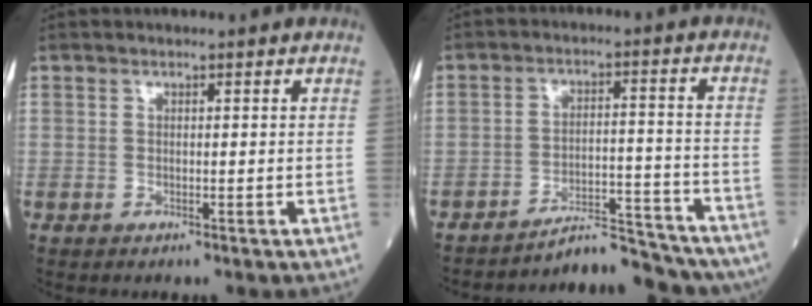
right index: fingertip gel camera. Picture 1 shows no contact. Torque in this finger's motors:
{"motor_torque": [-0.08, -0.78, 0.05, 0.00]}